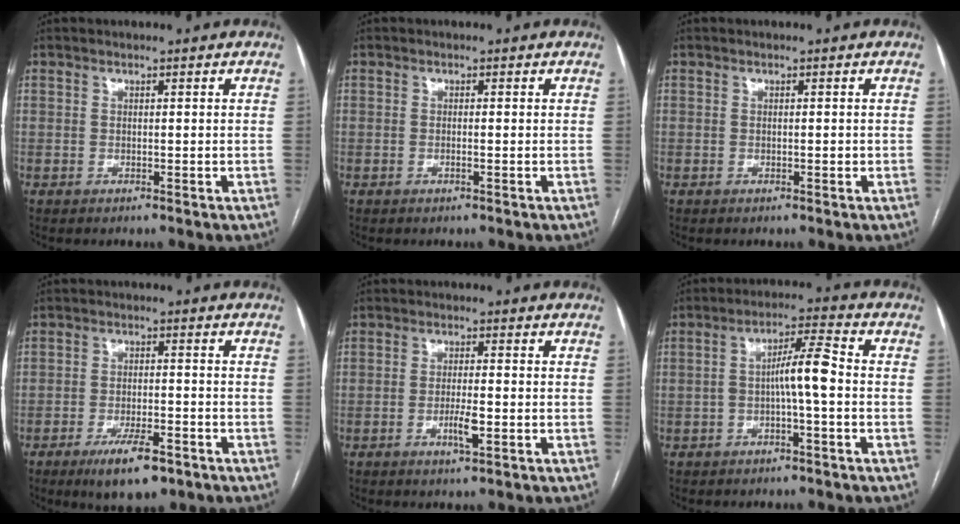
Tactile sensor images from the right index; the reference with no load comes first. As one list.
[{"total": 0.7, "force": [-0.2, 0.0, 0.6], "torque": [-0.013, 0.001, -0.003]}, {"total": 0.7, "force": [-0.1, 0.2, 0.6], "torque": [-0.011, 0.000, -0.001]}, {"total": 7.4, "force": [-4.6, 2.3, 5.3], "torque": [-0.094, -0.007, -0.069]}, {"total": 3.6, "force": [-1.2, 0.4, 3.3], "torque": [-0.063, -0.003, -0.020]}, {"total": 6.3, "force": [-1.0, 0.3, 6.2], "torque": [-0.107, 0.020, -0.017]}]